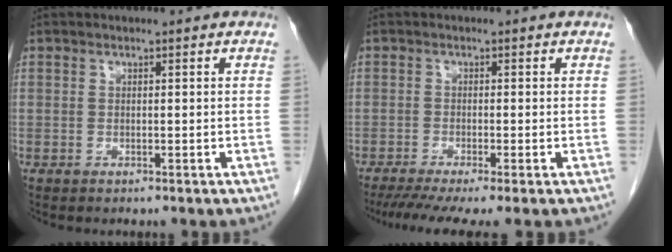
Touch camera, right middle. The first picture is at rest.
{"total": 7.6, "force": [-5.8, 0.2, 4.9], "torque": [-0.070, -0.017, -0.094]}